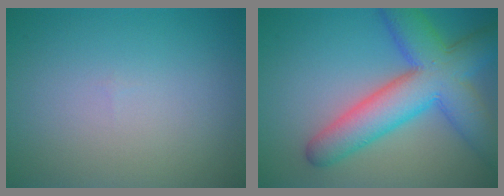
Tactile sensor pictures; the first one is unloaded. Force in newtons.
{"total": 9.5, "press": 9.5, "slide": 0.3}